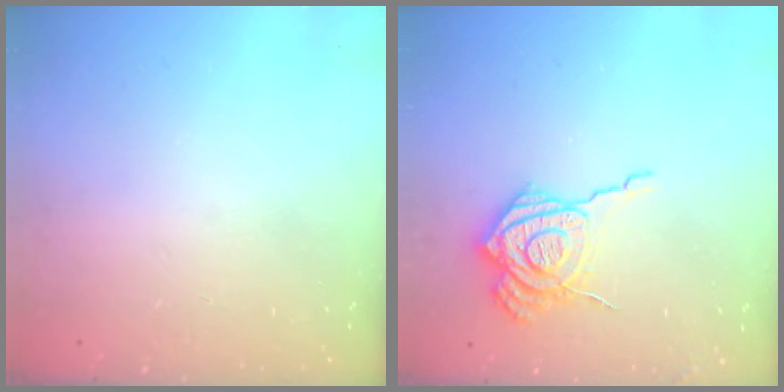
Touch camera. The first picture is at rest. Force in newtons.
{"total": 15.0, "press": 14.8, "slide": 1.8}